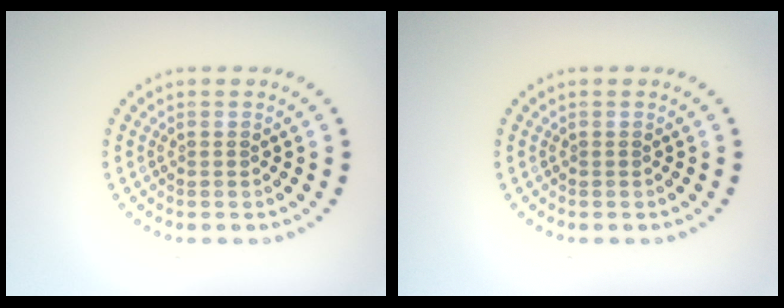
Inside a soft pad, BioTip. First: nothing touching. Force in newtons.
{"total": 0.0}